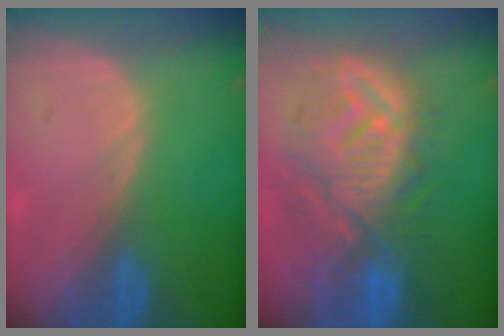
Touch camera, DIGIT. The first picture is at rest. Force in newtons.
{"total": 11.9, "press": 10.9, "slide": 4.9}